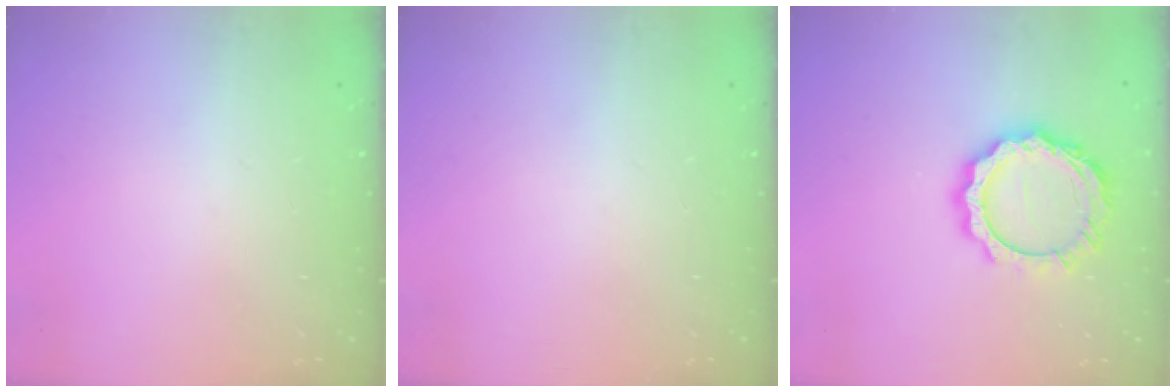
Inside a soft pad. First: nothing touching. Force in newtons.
{"total": 0.0}
{"total": 13.9, "press": 13.9, "slide": 1.1}